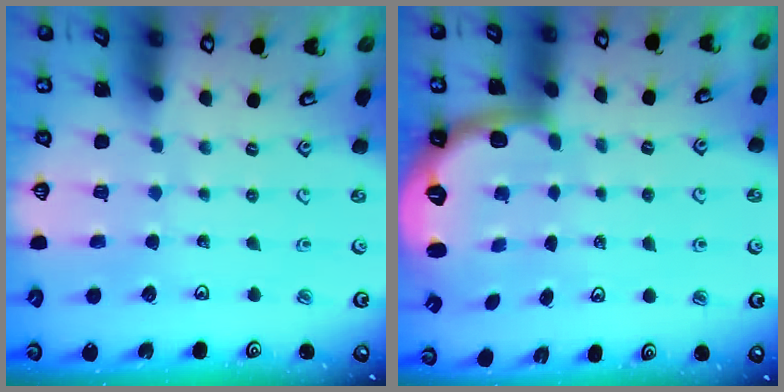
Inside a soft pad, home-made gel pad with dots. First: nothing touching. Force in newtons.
{"total": 2.7, "press": 1.8, "slide": 2.0}